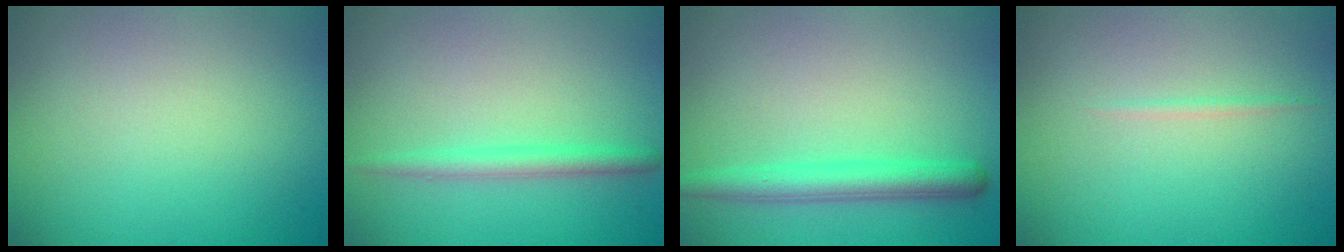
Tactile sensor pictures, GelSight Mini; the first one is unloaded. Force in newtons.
{"total": 2.1, "press": 2.1, "slide": 0.2}
{"total": 3.5, "press": 3.5, "slide": 0.1}
{"total": 0.5, "press": 0.5, "slide": 0.0}